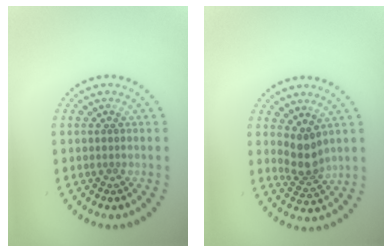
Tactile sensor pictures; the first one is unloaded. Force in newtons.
{"total": 2.7, "press": 2.1, "slide": 1.8}